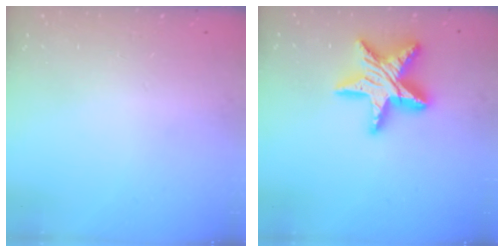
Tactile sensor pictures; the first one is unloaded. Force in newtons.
{"total": 18.1, "press": 18.1, "slide": 1.4}